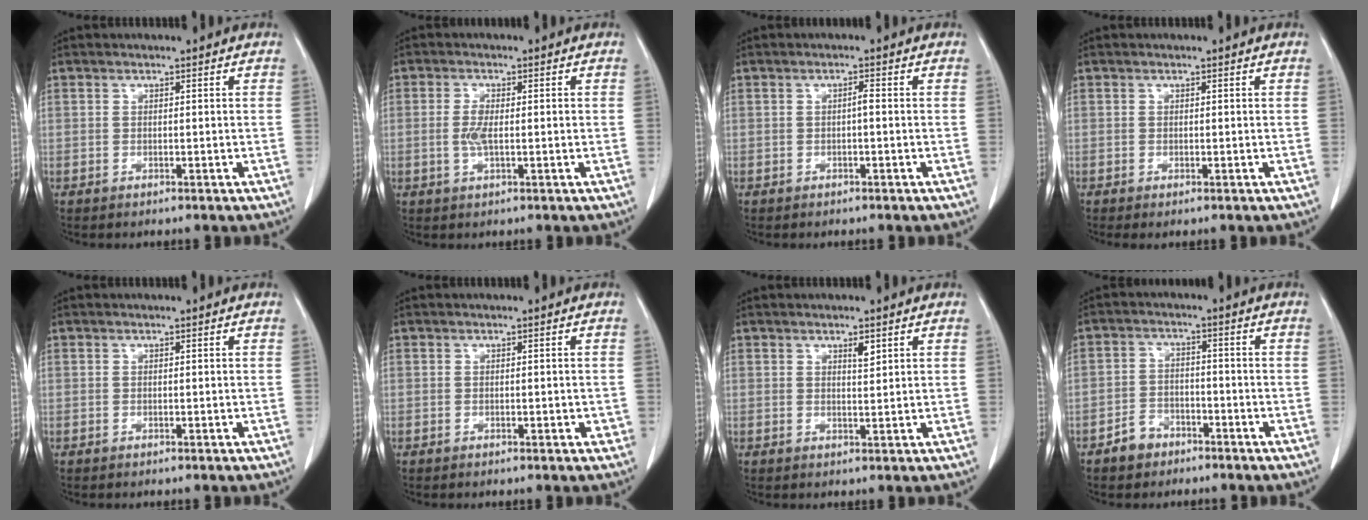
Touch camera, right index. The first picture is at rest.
{"total": 3.5, "force": [-0.2, 1.2, 3.3], "torque": [-0.073, 0.002, -0.004]}
{"total": 1.0, "force": [-0.2, 0.1, 1.0], "torque": [-0.015, 0.002, -0.002]}
{"total": 0.6, "force": [-0.2, 0.1, 0.5], "torque": [-0.009, -0.003, -0.002]}
{"total": 0.0}
{"total": 1.3, "force": [-0.2, 0.6, 1.1], "torque": [-0.013, 0.001, -0.001]}
{"total": 1.7, "force": [1.0, 0.4, 1.3], "torque": [-0.023, -0.005, 0.018]}
{"total": 4.2, "force": [-2.8, 2.9, 1.0], "torque": [-0.018, 0.011, -0.048]}